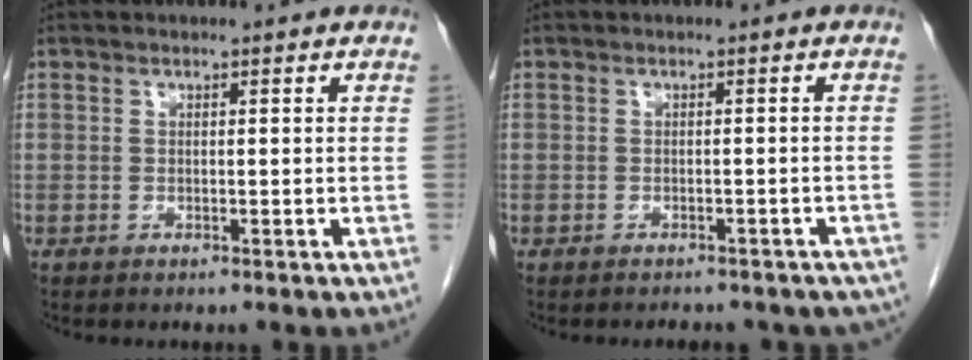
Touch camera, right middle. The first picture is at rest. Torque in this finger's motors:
{"motor_torque": [1.08, -1.05, 0.11, 0.03]}